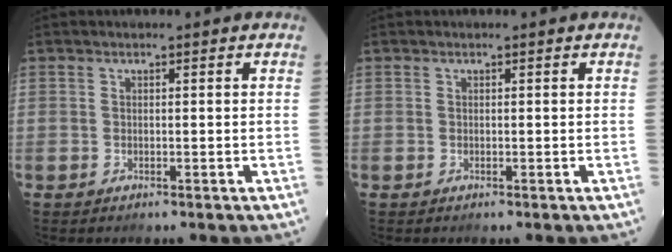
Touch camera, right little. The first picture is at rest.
{"total": 0.0}